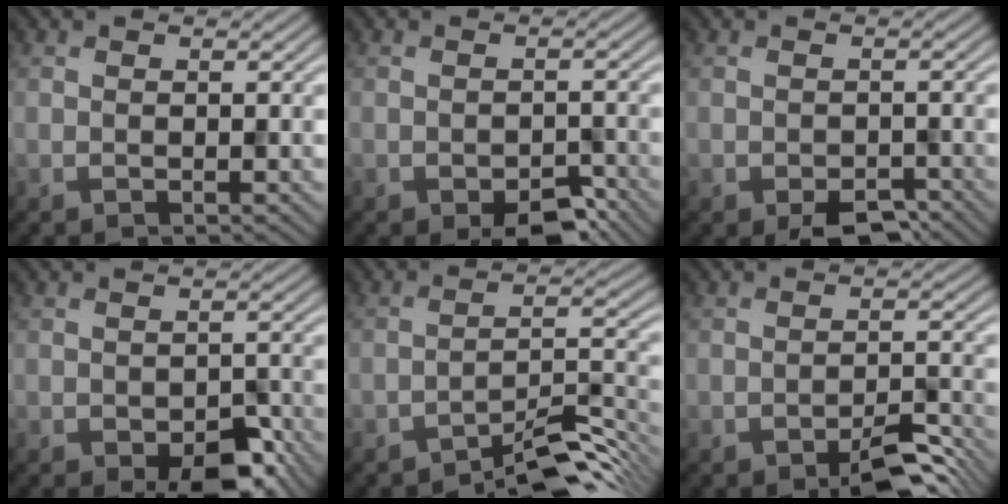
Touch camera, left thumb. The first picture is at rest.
{"total": 4.6, "force": [-3.1, 2.0, 2.8], "torque": [-0.038, -0.003, -0.042]}
{"total": 4.1, "force": [-2.9, 1.8, 2.2], "torque": [-0.032, -0.009, -0.041]}
{"total": 5.7, "force": [-3.5, 2.5, 3.7], "torque": [-0.050, -0.006, -0.044]}
{"total": 6.8, "force": [-5.4, 1.4, 3.9], "torque": [-0.055, 0.010, -0.092]}
{"total": 5.1, "force": [-3.5, 1.4, 3.4], "torque": [-0.048, 0.005, -0.053]}